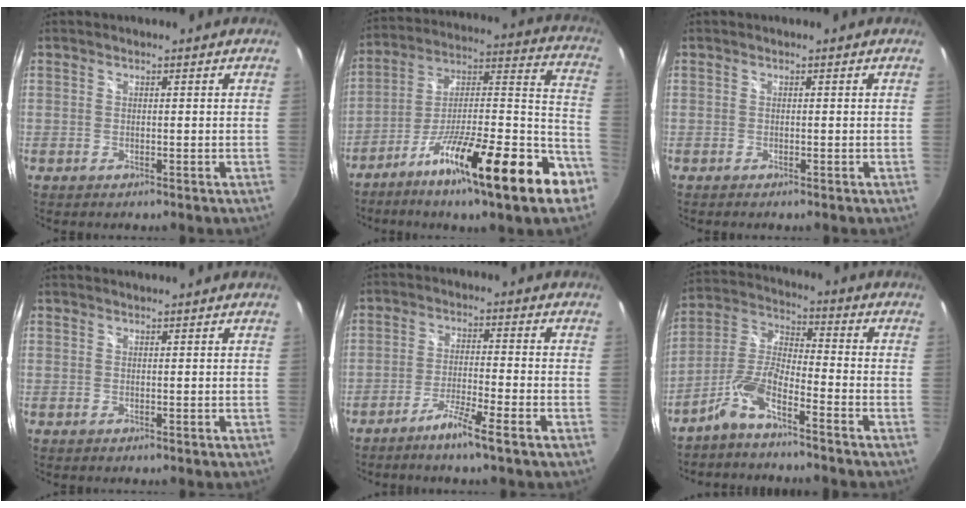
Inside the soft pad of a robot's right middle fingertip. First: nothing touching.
{"total": 24.6, "force": [-14.3, 3.6, 19.7], "torque": [-0.273, -0.002, -0.230]}
{"total": 0.0}
{"total": 1.1, "force": [1.0, -0.3, 0.1], "torque": [-0.007, -0.003, 0.016]}
{"total": 5.8, "force": [-3.9, -0.9, 4.2], "torque": [-0.100, -0.001, -0.076]}
{"total": 6.6, "force": [-5.0, 0.5, 4.3], "torque": [-0.109, 0.016, -0.106]}